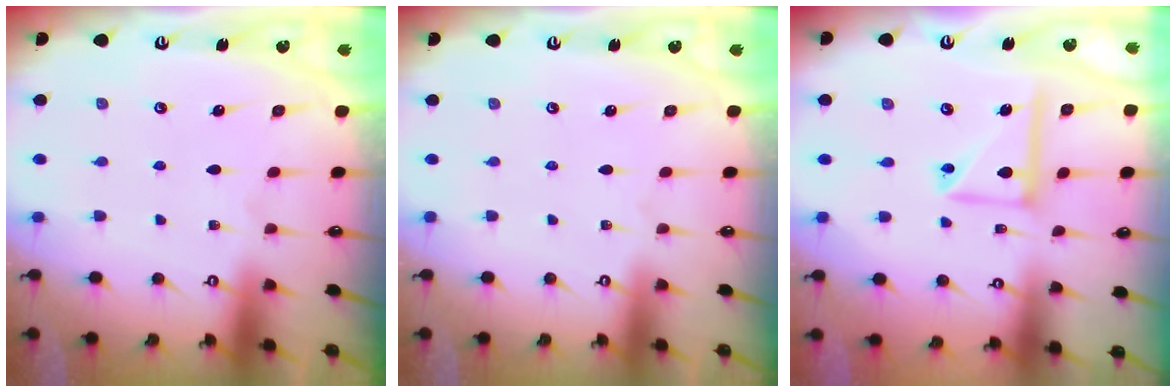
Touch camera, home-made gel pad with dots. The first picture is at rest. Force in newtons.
{"total": 0.0}
{"total": 12.5, "press": 12.5, "slide": 1.2}